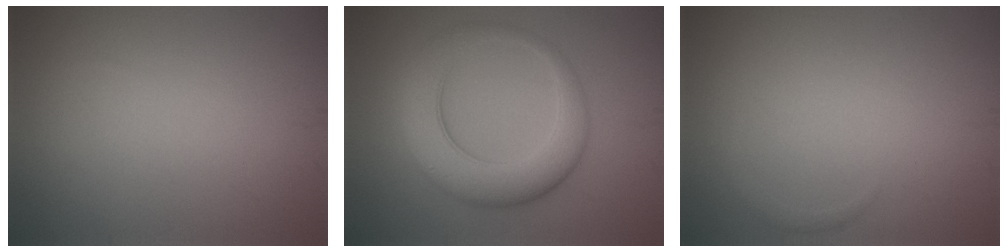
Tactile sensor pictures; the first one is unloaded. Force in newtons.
{"total": 6.7, "press": 6.7, "slide": 0.2}
{"total": 0.6, "press": 0.6, "slide": 0.1}